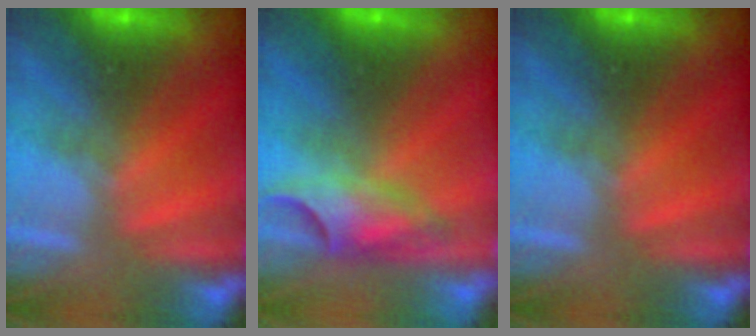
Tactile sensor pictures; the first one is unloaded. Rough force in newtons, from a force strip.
{"total": 3.7}
{"total": 0.0}